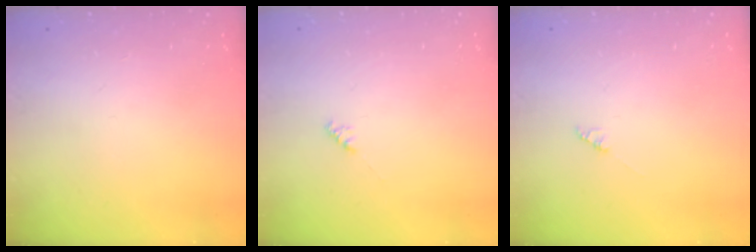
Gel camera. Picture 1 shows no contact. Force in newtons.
{"total": 2.1, "press": 2.0, "slide": 0.5}
{"total": 1.4, "press": 1.4, "slide": 0.2}